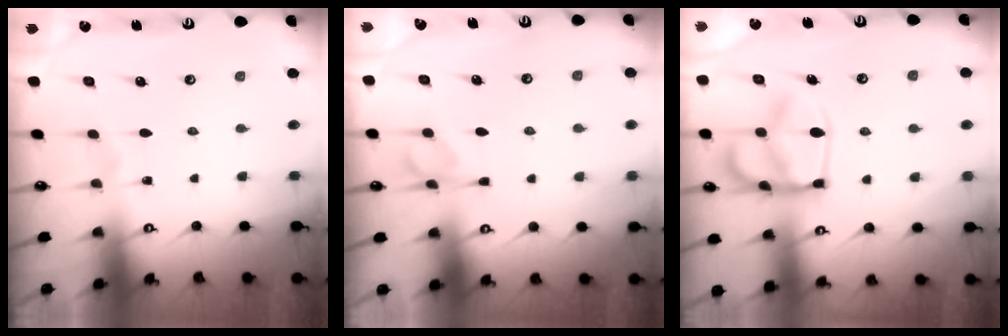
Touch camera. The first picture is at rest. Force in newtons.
{"total": 1.7, "press": 1.5, "slide": 0.9}
{"total": 15.6, "press": 15.5, "slide": 1.7}